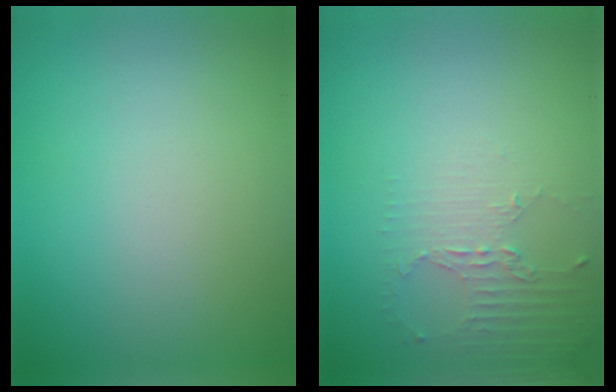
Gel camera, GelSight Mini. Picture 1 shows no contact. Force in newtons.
{"total": 2.3, "press": 1.6, "slide": 1.6}